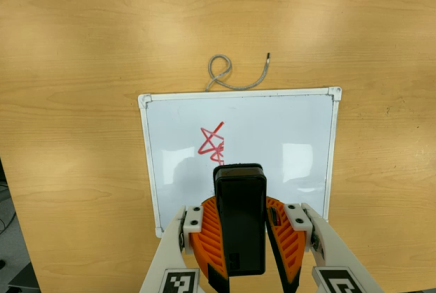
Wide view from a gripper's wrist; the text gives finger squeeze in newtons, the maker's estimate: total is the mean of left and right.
{"total": 11.5, "left": 10.2, "right": 12.8}